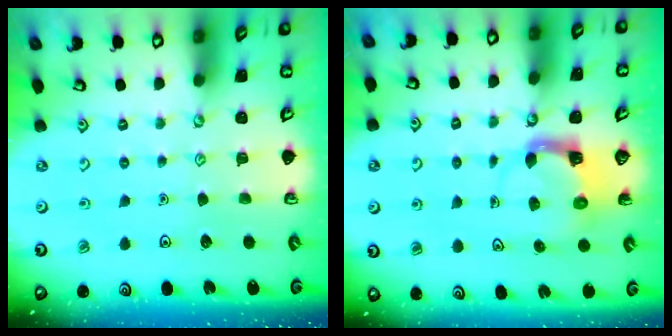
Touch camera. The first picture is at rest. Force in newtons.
{"total": 3.7, "press": 3.7, "slide": 0.6}